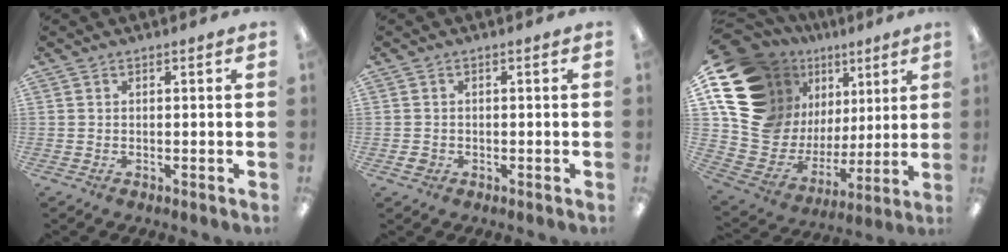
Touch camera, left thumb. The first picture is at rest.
{"total": 1.9, "force": [-0.6, 1.7, 0.5], "torque": [-0.008, 0.004, -0.012]}
{"total": 18.5, "force": [11.3, 13.2, 6.6], "torque": [-0.147, -0.088, 0.238]}